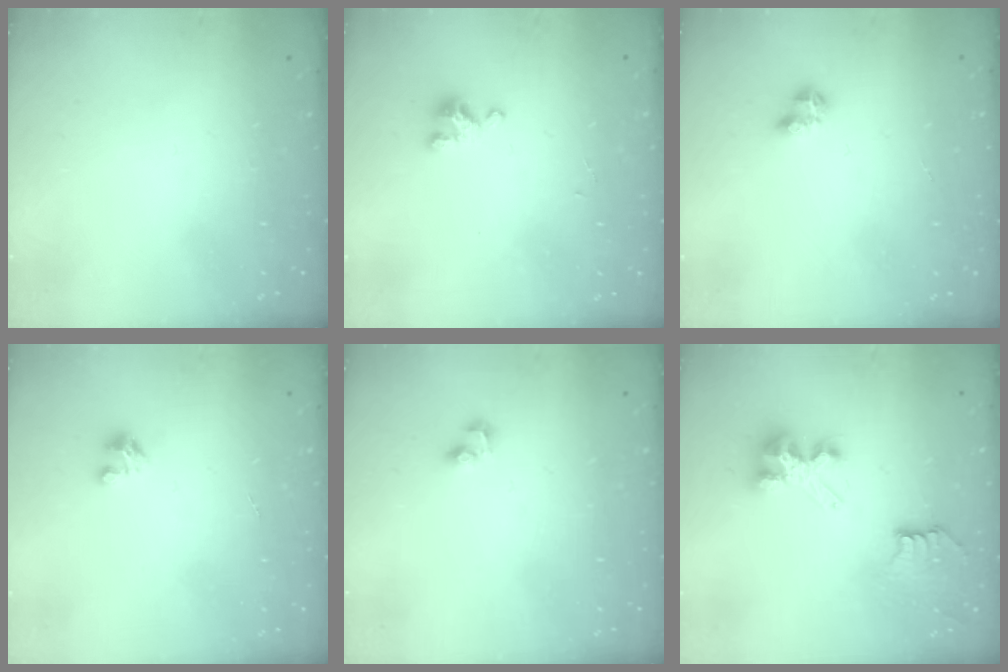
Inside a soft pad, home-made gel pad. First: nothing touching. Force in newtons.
{"total": 2.3, "press": 2.2, "slide": 0.4}
{"total": 3.3, "press": 3.3, "slide": 0.4}
{"total": 3.6, "press": 3.5, "slide": 0.2}
{"total": 2.7, "press": 2.5, "slide": 1.2}
{"total": 6.6, "press": 6.6, "slide": 0.1}